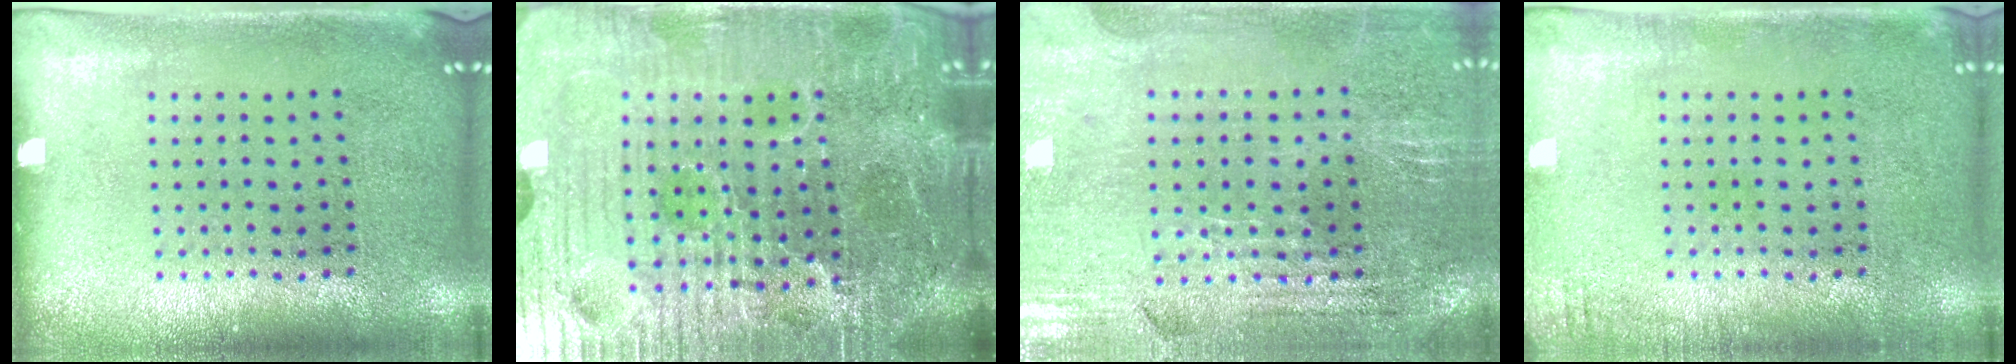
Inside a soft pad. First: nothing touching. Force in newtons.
{"total": 7.3, "press": 6.5, "slide": 3.2}
{"total": 1.8, "press": 1.7, "slide": 0.4}
{"total": 1.3, "press": 1.3, "slide": 0.1}